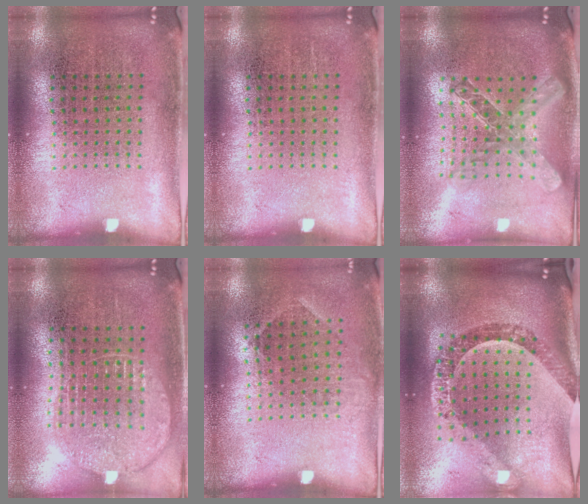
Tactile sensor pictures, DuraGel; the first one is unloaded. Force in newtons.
{"total": 0.0}
{"total": 2.0, "press": 1.7, "slide": 1.0}
{"total": 1.0, "press": 1.0, "slide": 0.1}
{"total": 0.8, "press": 0.7, "slide": 0.5}
{"total": 2.2, "press": 1.8, "slide": 1.3}